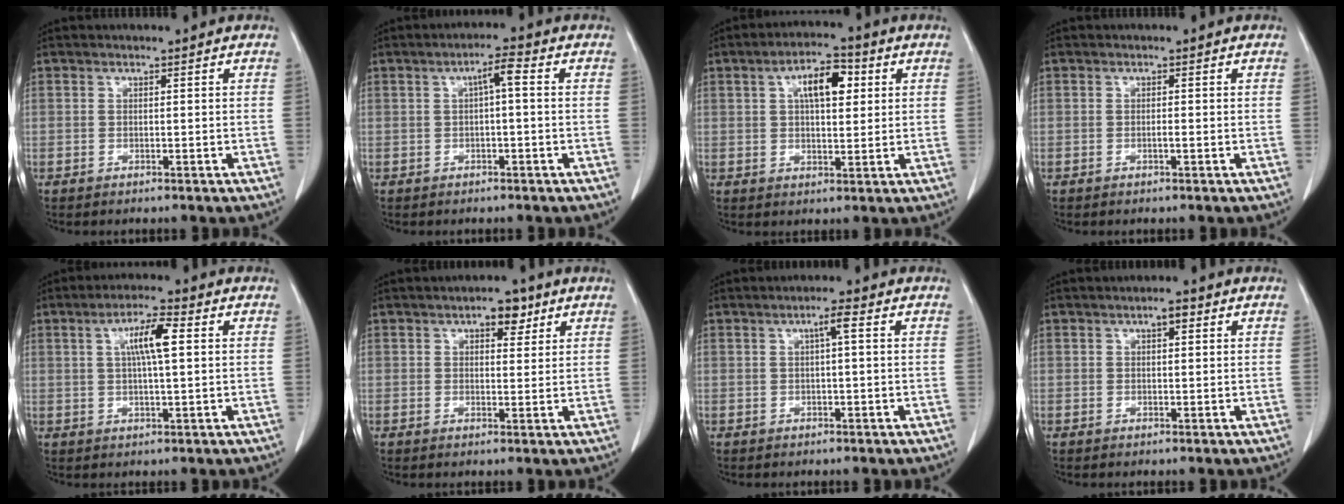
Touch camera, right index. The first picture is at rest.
{"total": 3.5, "force": [0.6, 0.7, 3.4], "torque": [-0.059, 0.012, 0.009]}
{"total": 8.1, "force": [2.6, 3.4, 6.9], "torque": [-0.122, 0.018, 0.042]}
{"total": 1.0, "force": [-0.3, 0.3, 0.9], "torque": [-0.020, 0.001, -0.004]}
{"total": 6.6, "force": [1.7, 1.2, 6.3], "torque": [-0.115, 0.011, 0.031]}
{"total": 4.6, "force": [2.5, 2.4, 3.0], "torque": [-0.045, 0.011, 0.039]}
{"total": 2.6, "force": [0.8, 0.4, 2.5], "torque": [-0.045, 0.008, 0.014]}
{"total": 2.4, "force": [1.1, 1.0, 1.9], "torque": [-0.033, 0.007, 0.018]}